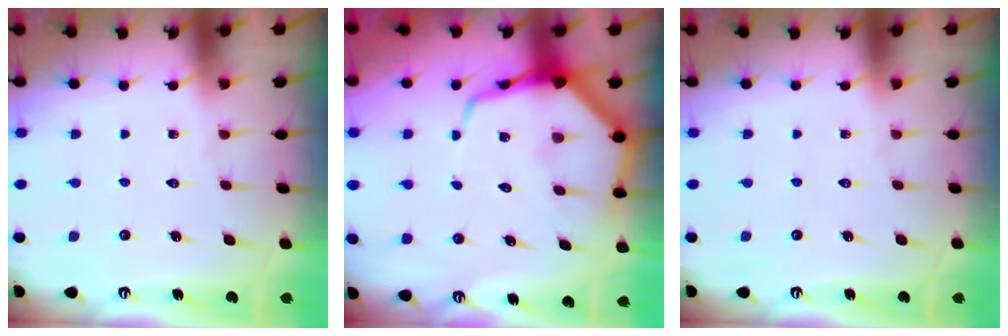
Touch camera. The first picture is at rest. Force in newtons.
{"total": 10.7, "press": 10.7, "slide": 1.1}
{"total": 0.0}